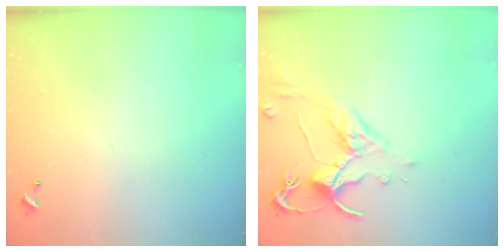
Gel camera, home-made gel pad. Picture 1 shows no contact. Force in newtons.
{"total": 2.5, "press": 2.1, "slide": 1.4}